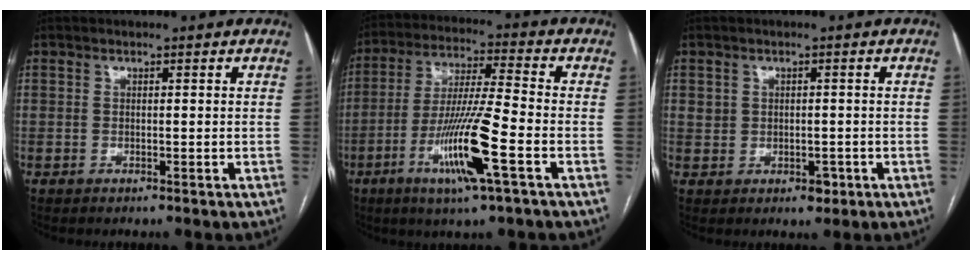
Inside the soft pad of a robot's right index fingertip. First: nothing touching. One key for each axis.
{"total": 13.2, "fx": -5.2, "fy": -0.1, "fz": 12.1, "tx": -0.240, "ty": -0.016, "tz": -0.098}
{"total": 3.1, "fx": -0.3, "fy": 2.6, "fz": 1.7, "tx": -0.027, "ty": 0.010, "tz": 0.007}